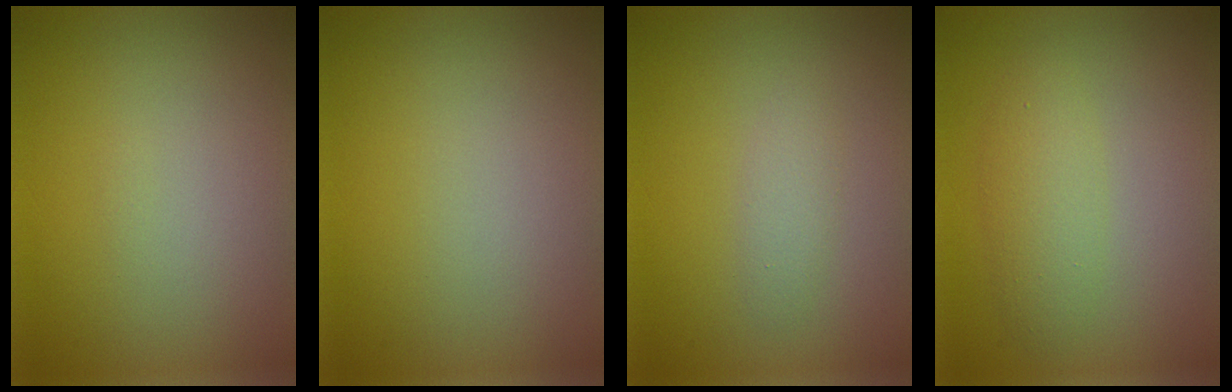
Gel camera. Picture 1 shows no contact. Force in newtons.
{"total": 0.0}
{"total": 1.3, "press": 1.3, "slide": 0.0}
{"total": 2.4, "press": 2.4, "slide": 0.0}